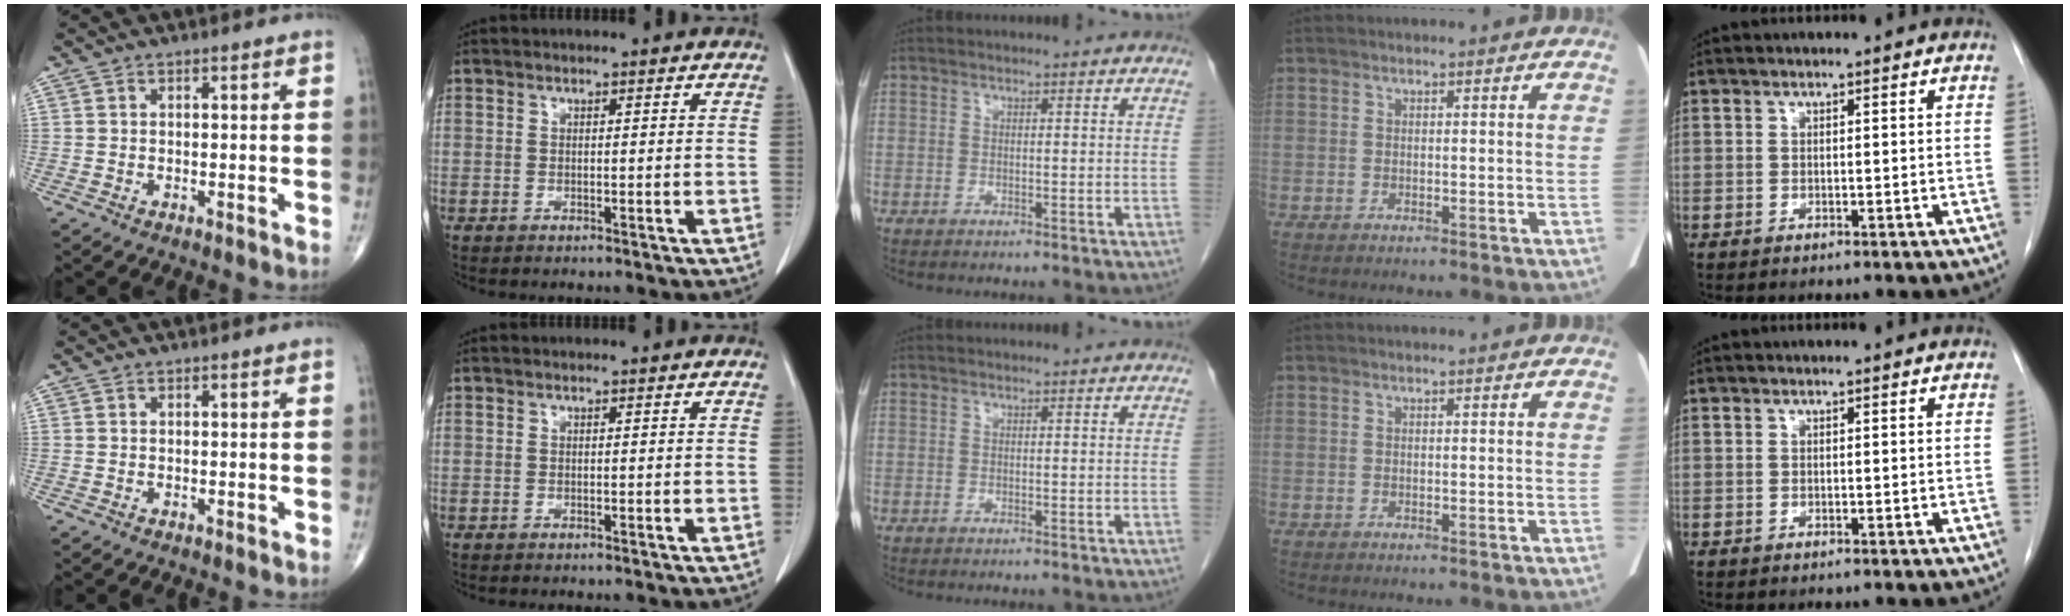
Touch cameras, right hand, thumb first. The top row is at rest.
{}